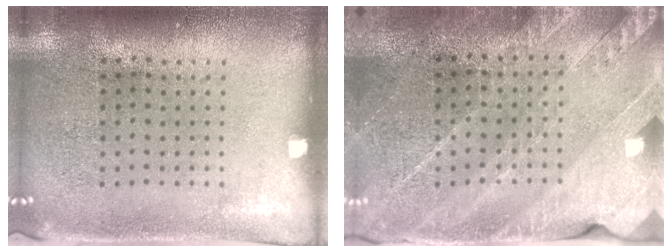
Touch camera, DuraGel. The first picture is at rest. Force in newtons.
{"total": 2.6, "press": 2.5, "slide": 0.4}